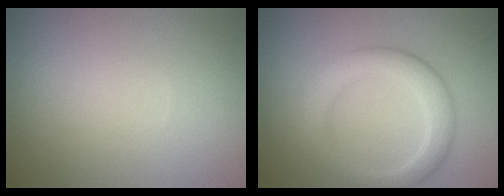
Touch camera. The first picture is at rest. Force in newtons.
{"total": 4.0, "press": 3.9, "slide": 0.4}